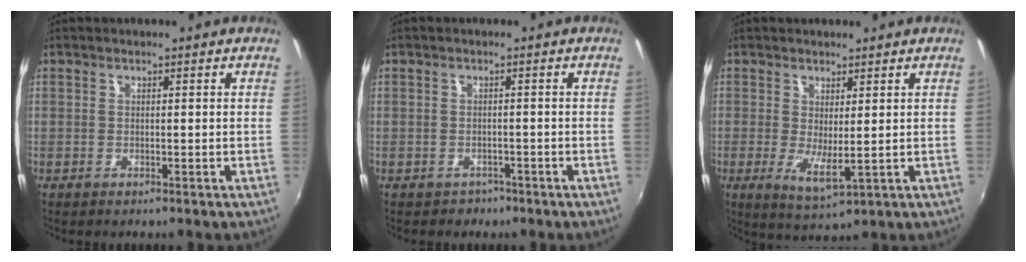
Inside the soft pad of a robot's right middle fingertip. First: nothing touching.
{"total": 2.3, "force": [-1.4, 1.9, 0.3], "torque": [-0.011, -0.001, -0.017]}
{"total": 4.7, "force": [0.3, 1.3, 4.5], "torque": [-0.079, -0.017, 0.009]}